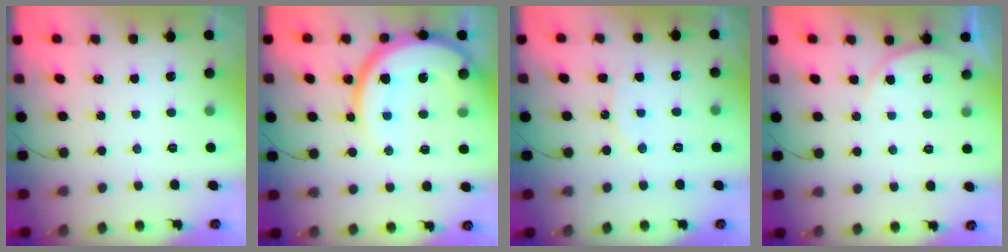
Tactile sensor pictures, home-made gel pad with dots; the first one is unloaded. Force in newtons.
{"total": 16.4, "press": 16.4, "slide": 1.5}
{"total": 7.5, "press": 7.4, "slide": 0.7}
{"total": 5.0, "press": 5.0, "slide": 0.6}